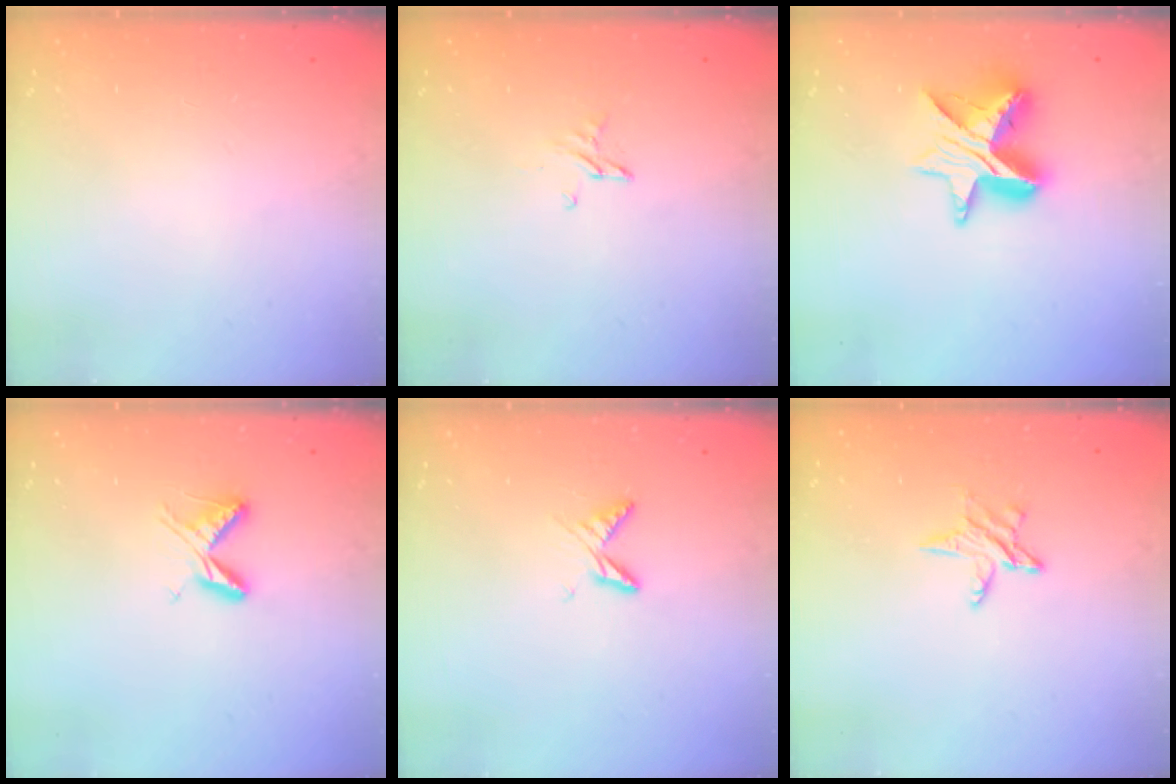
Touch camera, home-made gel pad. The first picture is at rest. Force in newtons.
{"total": 2.6, "press": 2.6, "slide": 0.3}
{"total": 10.8, "press": 10.7, "slide": 0.9}
{"total": 6.1, "press": 6.0, "slide": 0.6}
{"total": 5.8, "press": 5.8, "slide": 0.6}
{"total": 5.9, "press": 5.8, "slide": 0.6}